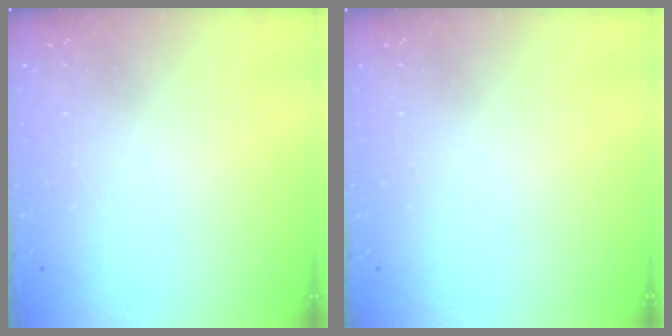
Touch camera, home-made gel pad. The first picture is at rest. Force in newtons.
{"total": 0.0}